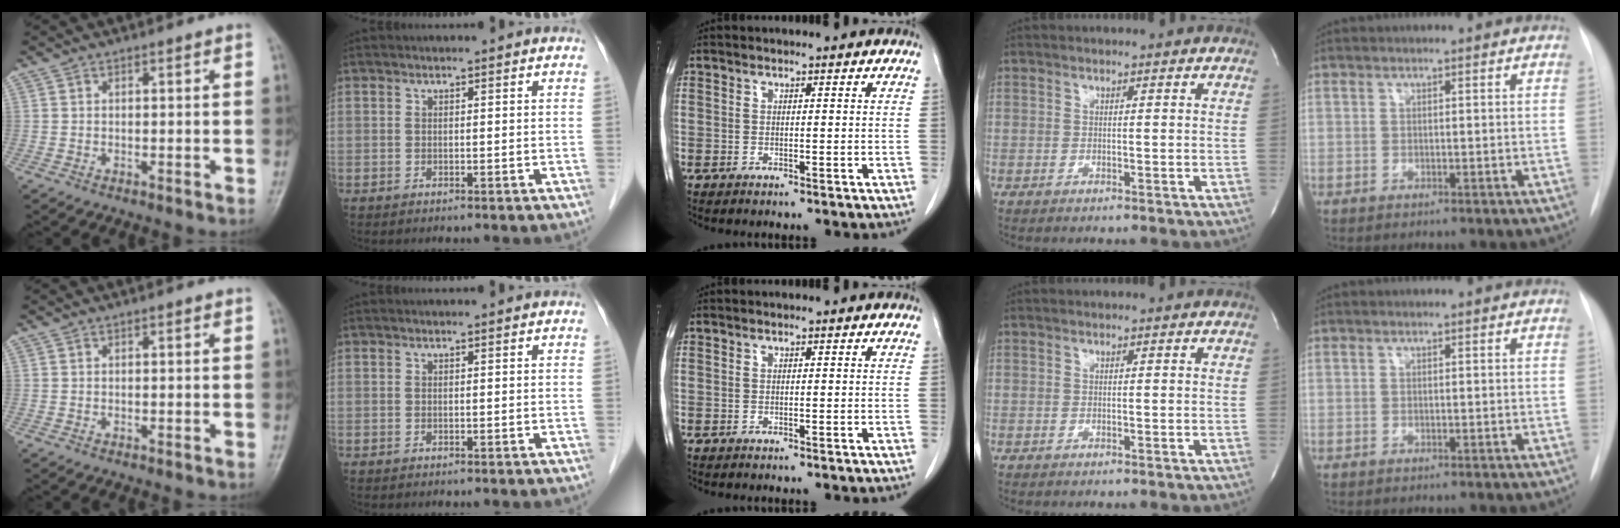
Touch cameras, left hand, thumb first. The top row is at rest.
{}